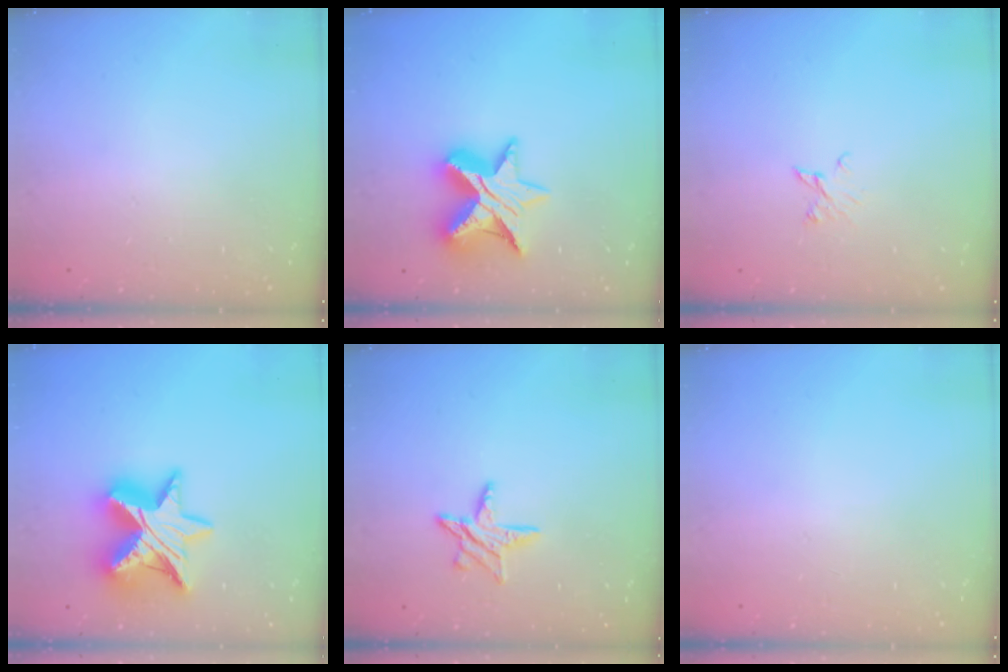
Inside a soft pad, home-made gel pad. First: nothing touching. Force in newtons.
{"total": 12.9, "press": 12.9, "slide": 0.8}
{"total": 2.5, "press": 2.5, "slide": 0.3}
{"total": 16.4, "press": 16.3, "slide": 1.3}
{"total": 8.6, "press": 8.6, "slide": 0.5}
{"total": 0.0}